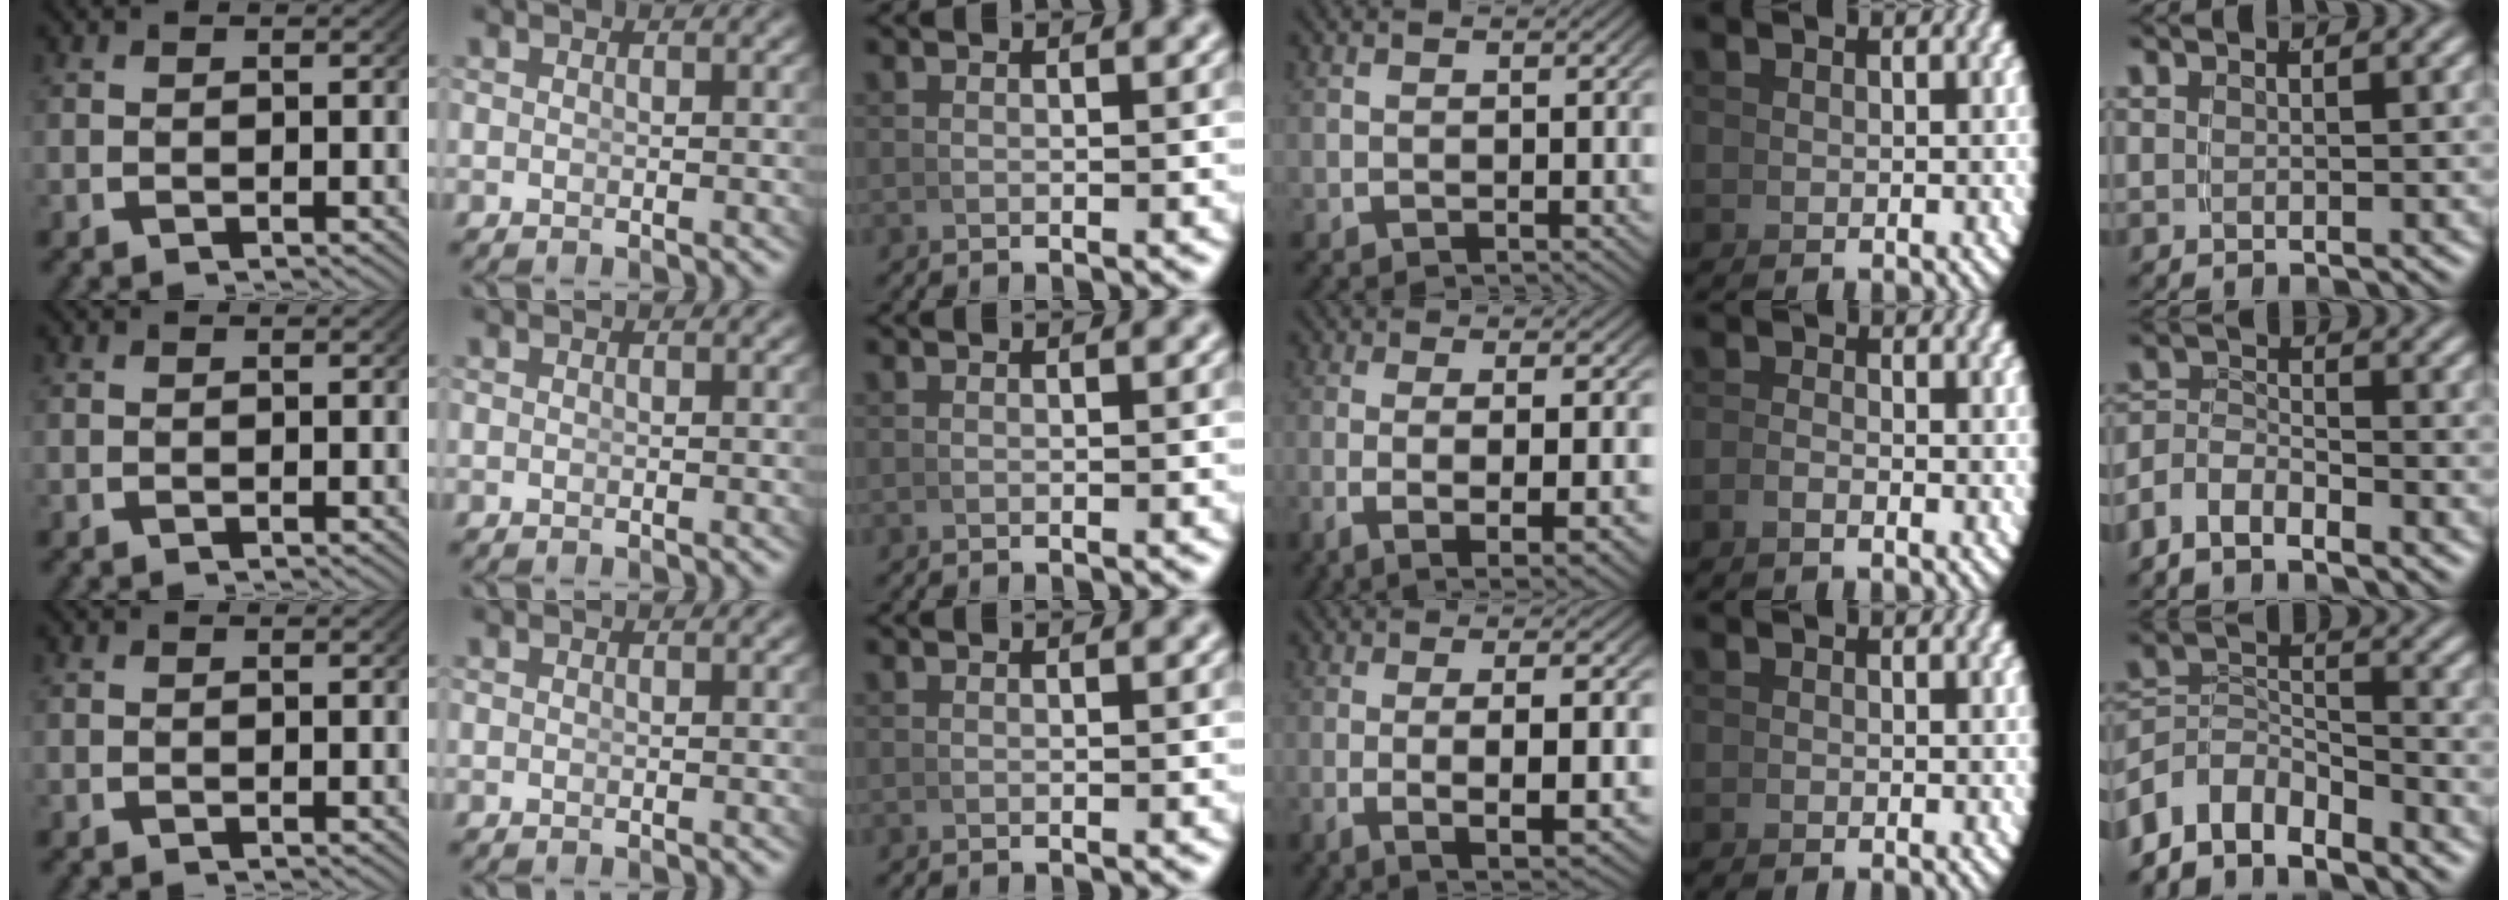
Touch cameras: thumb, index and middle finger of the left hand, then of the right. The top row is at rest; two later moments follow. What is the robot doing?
{"motion": "lift_and_place", "object": "hoodie"}